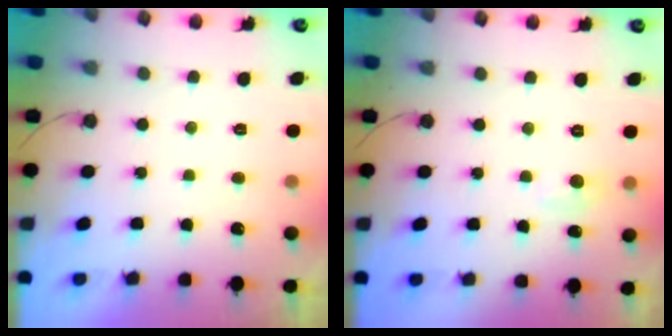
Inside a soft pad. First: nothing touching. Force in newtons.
{"total": 4.2, "press": 4.1, "slide": 0.7}